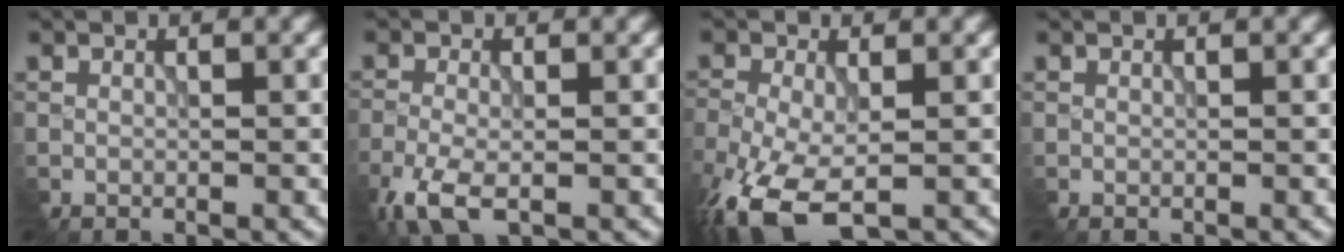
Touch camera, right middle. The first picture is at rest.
{"total": 4.7, "force": [-2.7, 2.1, 3.3], "torque": [-0.089, -0.010, -0.054]}
{"total": 9.6, "force": [-4.6, 4.8, 6.9], "torque": [-0.184, -0.040, -0.076]}
{"total": 0.0}